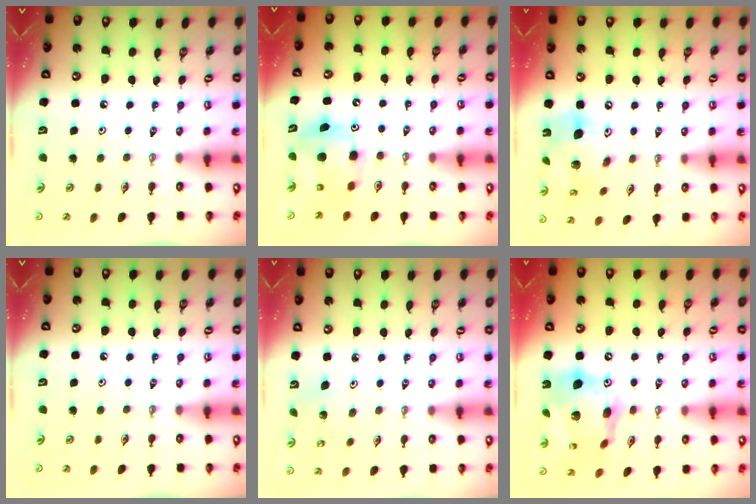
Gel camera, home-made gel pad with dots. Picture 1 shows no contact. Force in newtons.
{"total": 7.5, "press": 7.5, "slide": 0.3}
{"total": 17.9, "press": 17.6, "slide": 3.4}
{"total": 0.0}
{"total": 2.0, "press": 2.0, "slide": 0.2}
{"total": 19.2, "press": 19.1, "slide": 2.0}